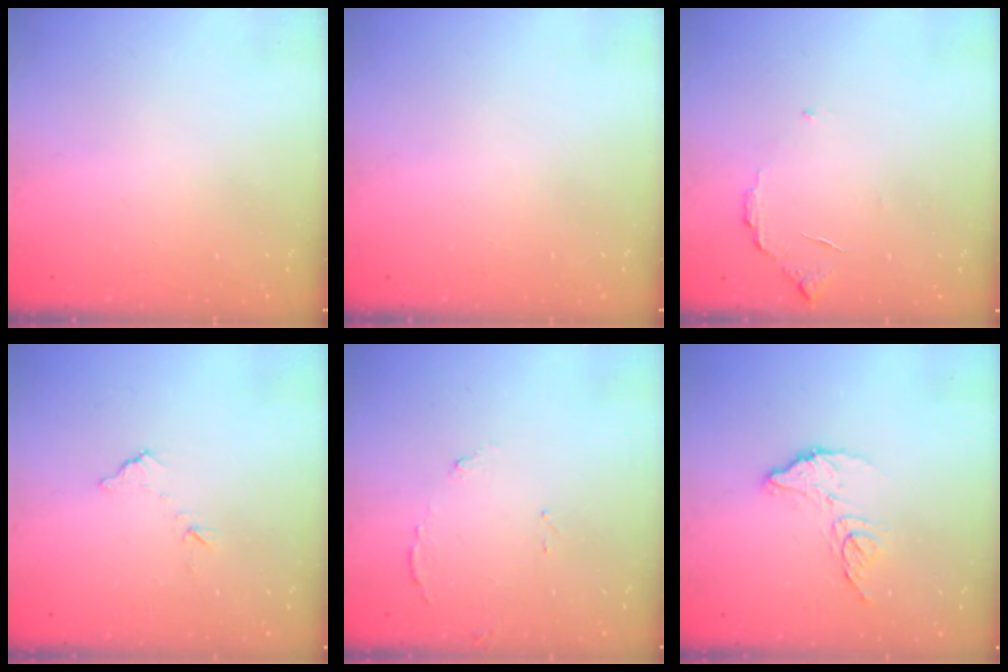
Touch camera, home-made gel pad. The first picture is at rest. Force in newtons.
{"total": 0.0}
{"total": 4.9, "press": 4.9, "slide": 0.4}
{"total": 5.3, "press": 5.3, "slide": 0.2}
{"total": 8.5, "press": 8.5, "slide": 0.5}
{"total": 9.8, "press": 9.8, "slide": 0.5}